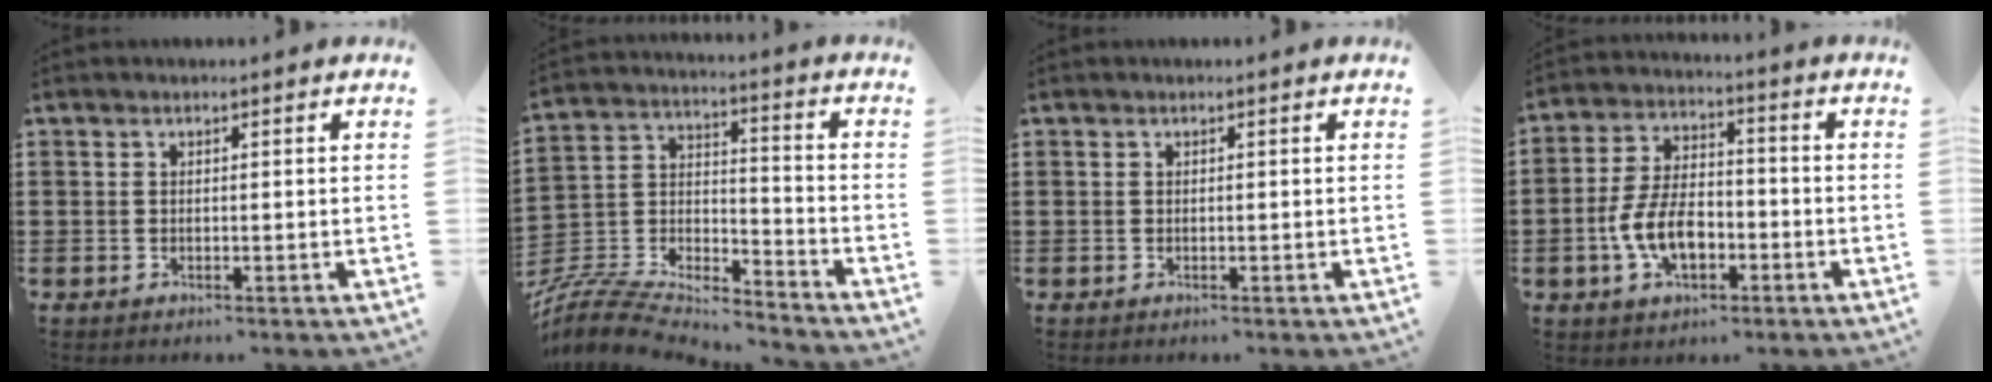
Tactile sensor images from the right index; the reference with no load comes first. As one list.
[{"total": 7.4, "force": [-7.0, 1.8, 1.4], "torque": [-0.046, -0.002, -0.145]}, {"total": 0.0}, {"total": 8.7, "force": [-2.8, 4.7, 6.8], "torque": [-0.156, 0.002, -0.058]}]